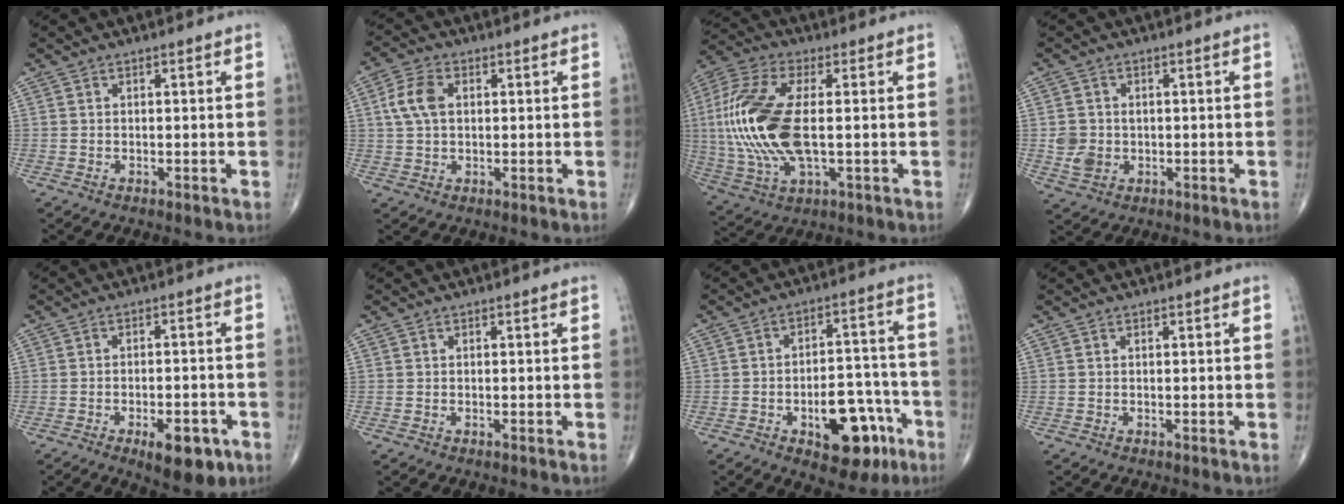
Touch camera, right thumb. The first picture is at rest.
{"total": 6.2, "force": [1.2, 3.9, 4.7], "torque": [-0.099, 0.010, 0.020]}
{"total": 20.0, "force": [0.2, 8.8, 17.9], "torque": [-0.415, -0.003, 0.004]}
{"total": 4.6, "force": [-0.4, 3.9, 2.4], "torque": [-0.034, 0.002, -0.001]}
{"total": 8.8, "force": [-4.4, 3.5, 6.8], "torque": [-0.084, 0.012, -0.056]}
{"total": 0.0}
{"total": 14.4, "force": [-6.3, 7.5, 10.6], "torque": [-0.110, 0.052, -0.078]}
{"total": 0.0}